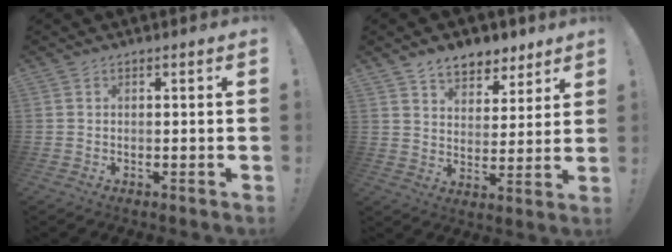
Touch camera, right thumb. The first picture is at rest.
{"total": 8.8, "force": [6.7, 5.1, 2.5], "torque": [-0.026, -0.049, 0.124]}